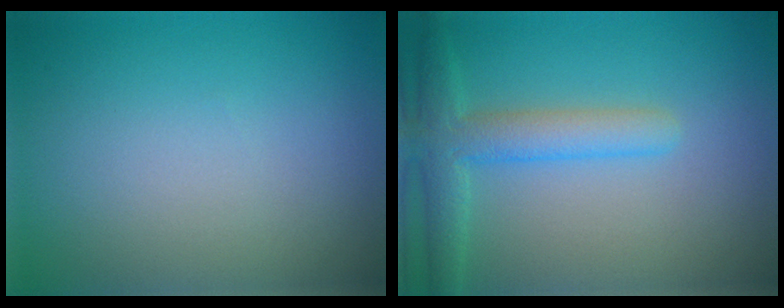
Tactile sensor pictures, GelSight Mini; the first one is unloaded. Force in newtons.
{"total": 4.0, "press": 4.0, "slide": 0.2}